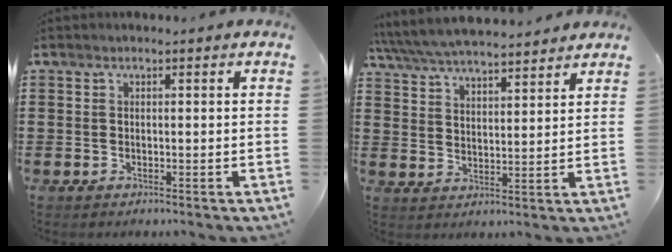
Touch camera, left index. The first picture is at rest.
{"total": 5.7, "force": [5.5, 0.6, 1.5], "torque": [-0.053, -0.025, 0.097]}